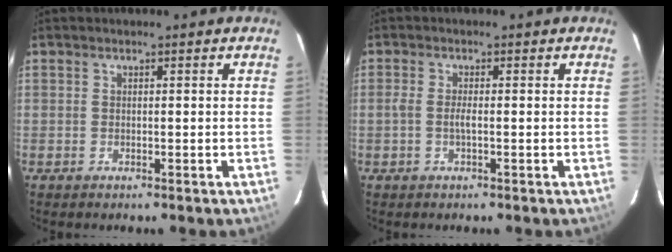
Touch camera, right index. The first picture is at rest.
{"total": 1.8, "force": [-0.5, 0.2, 1.8], "torque": [-0.037, 0.000, -0.011]}